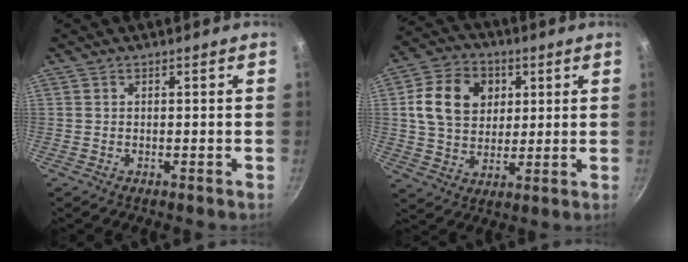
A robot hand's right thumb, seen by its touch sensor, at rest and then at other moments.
{"total": 13.5, "force": [3.4, 10.6, 7.7], "torque": [-0.113, 0.001, 0.052]}